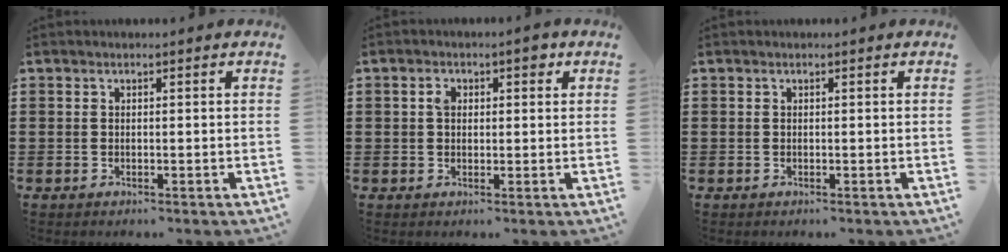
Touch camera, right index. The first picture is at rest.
{"total": 2.9, "force": [0.8, 1.7, 2.2], "torque": [-0.031, 0.004, 0.010]}
{"total": 0.0}